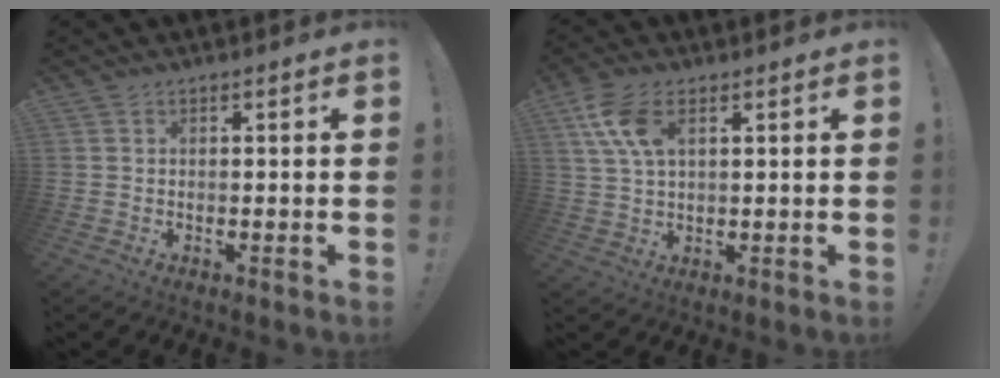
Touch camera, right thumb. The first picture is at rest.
{"total": 9.7, "force": [3.9, 5.1, 7.3], "torque": [-0.152, -0.008, 0.074]}